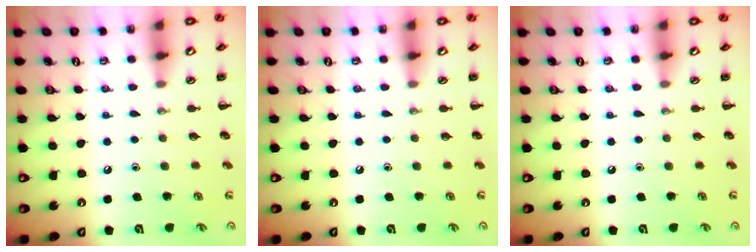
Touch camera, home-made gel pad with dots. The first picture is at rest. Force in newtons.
{"total": 0.0}
{"total": 0.0}